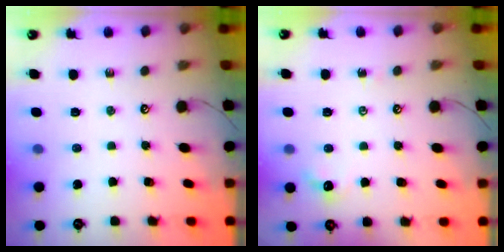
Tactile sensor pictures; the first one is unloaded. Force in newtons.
{"total": 2.0, "press": 2.0, "slide": 0.5}